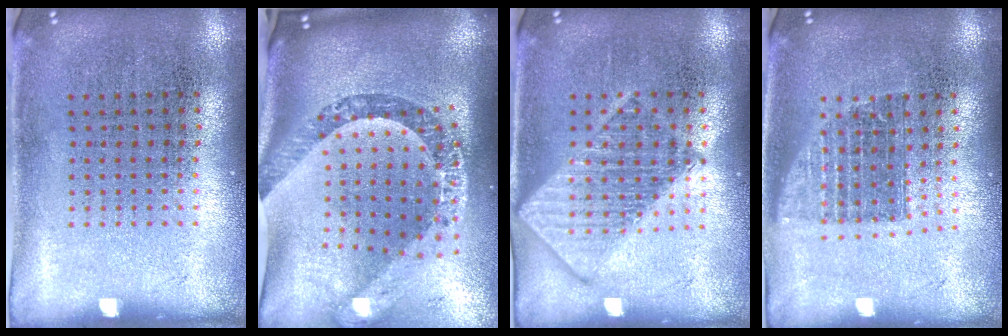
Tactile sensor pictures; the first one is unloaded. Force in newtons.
{"total": 3.7, "press": 2.6, "slide": 2.7}
{"total": 2.9, "press": 2.9, "slide": 0.5}
{"total": 1.4, "press": 1.2, "slide": 0.7}